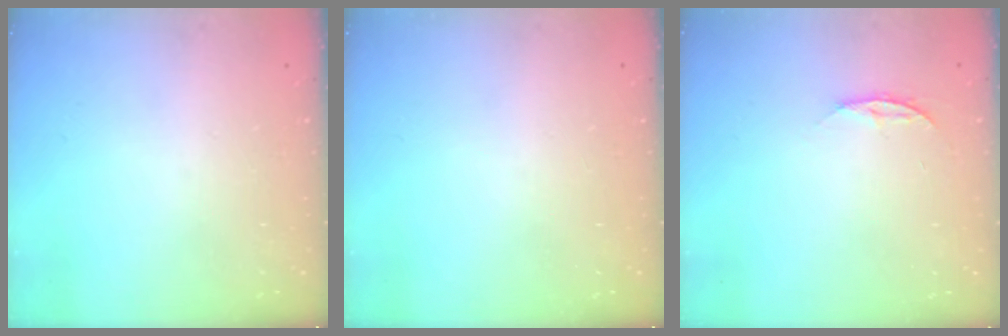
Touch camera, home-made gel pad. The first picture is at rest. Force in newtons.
{"total": 0.0}
{"total": 4.4, "press": 4.4, "slide": 0.5}